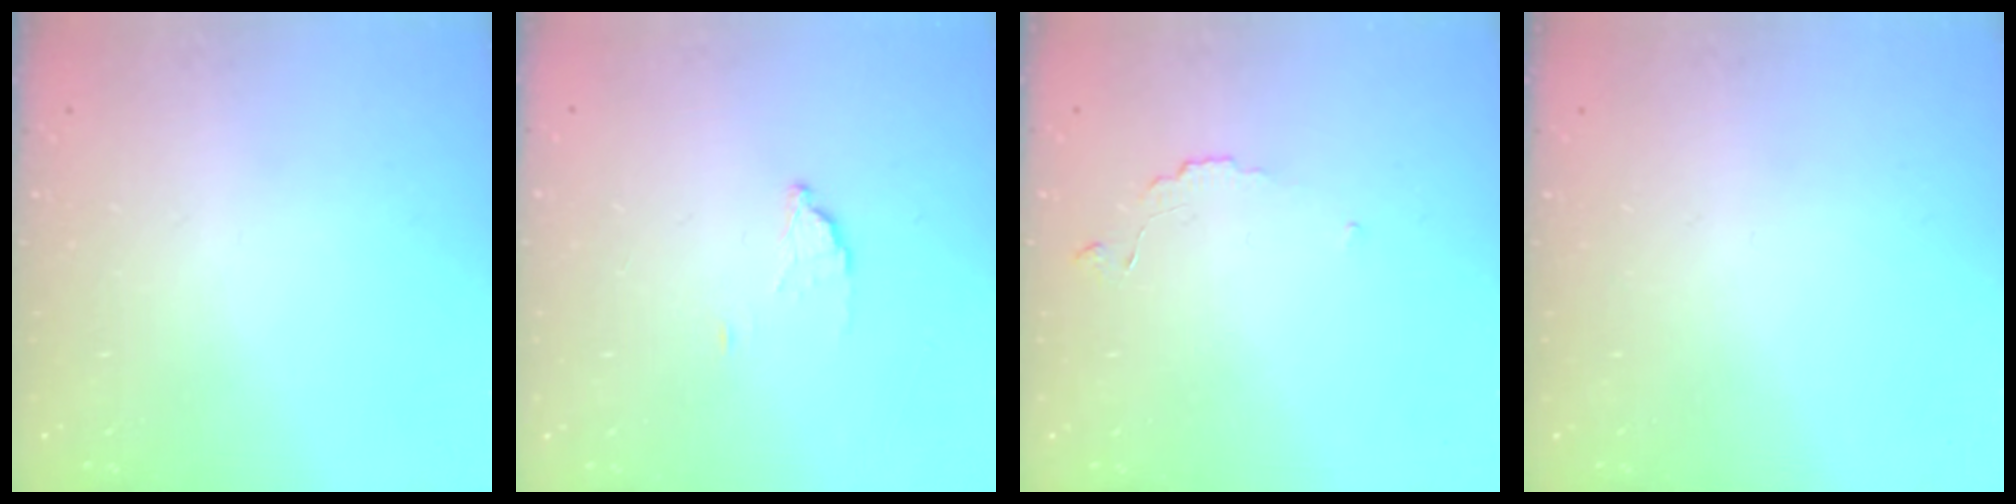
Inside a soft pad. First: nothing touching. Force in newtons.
{"total": 1.9, "press": 1.9, "slide": 0.1}
{"total": 4.9, "press": 4.9, "slide": 0.5}
{"total": 0.0}